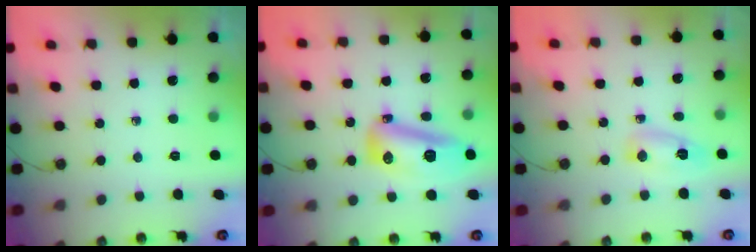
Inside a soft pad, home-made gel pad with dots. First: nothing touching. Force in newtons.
{"total": 14.4, "press": 14.0, "slide": 3.4}
{"total": 4.9, "press": 4.7, "slide": 1.0}